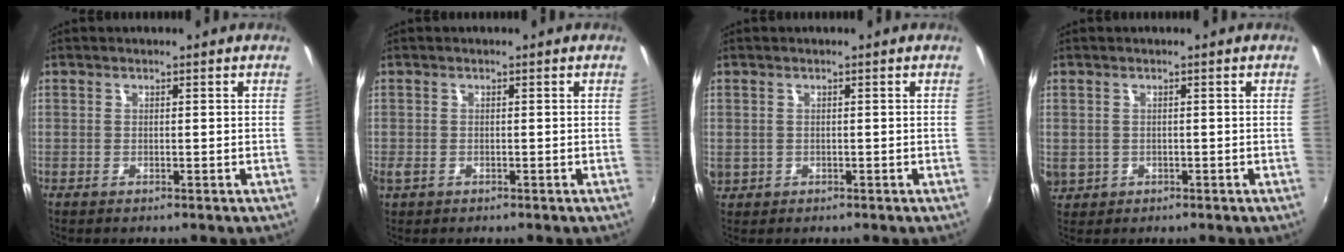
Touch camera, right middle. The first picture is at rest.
{"total": 2.0, "force": [-0.9, 1.4, 1.1], "torque": [-0.023, -0.005, -0.016]}
{"total": 2.5, "force": [0.0, 2.3, 1.0], "torque": [-0.018, -0.001, 0.002]}
{"total": 4.3, "force": [-0.2, 3.9, 1.8], "torque": [-0.040, -0.001, 0.006]}